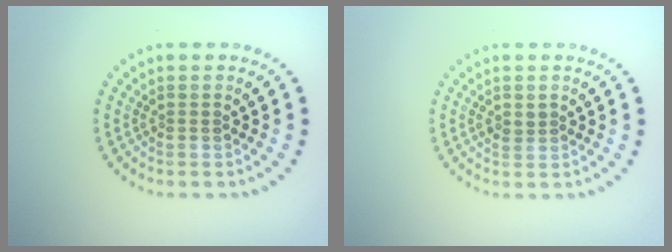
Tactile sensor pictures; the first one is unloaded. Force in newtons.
{"total": 1.0, "press": 0.9, "slide": 0.4}